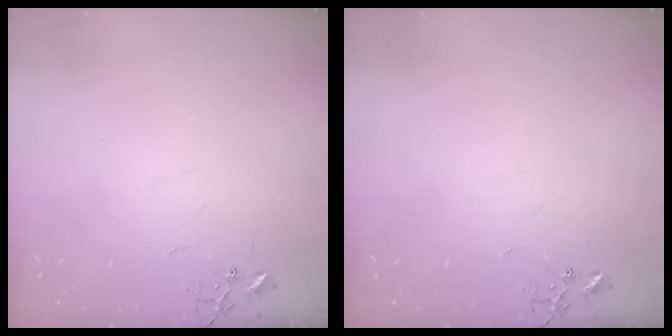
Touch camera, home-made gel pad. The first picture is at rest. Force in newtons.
{"total": 0.0}